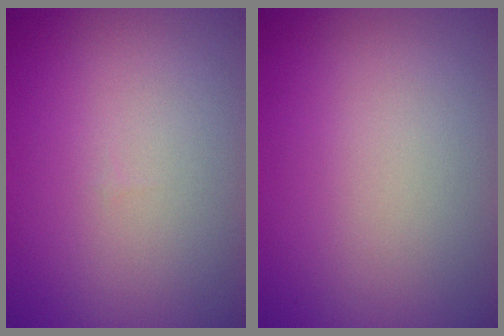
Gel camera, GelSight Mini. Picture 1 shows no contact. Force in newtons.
{"total": 0.0}